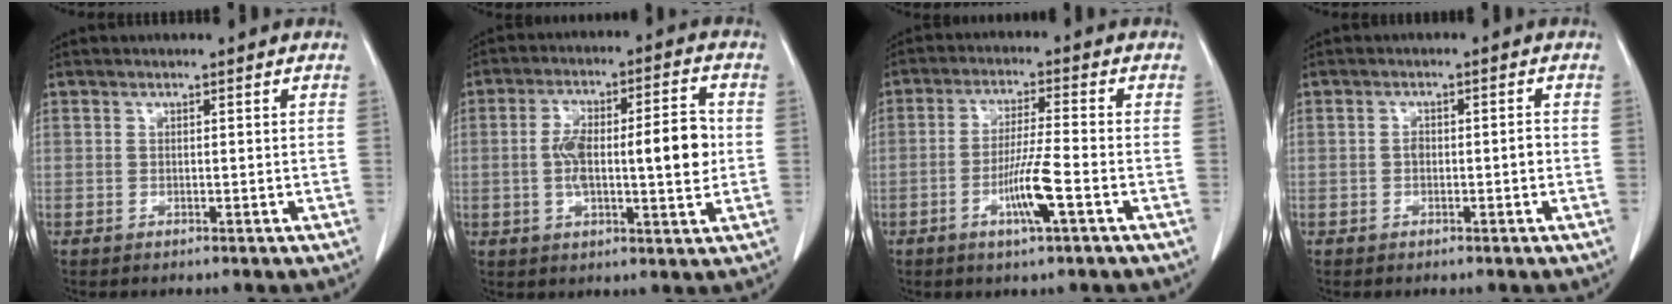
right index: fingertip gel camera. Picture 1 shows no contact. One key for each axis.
{"total": 12.8, "fx": 0.0, "fy": 3.3, "fz": 12.4, "tx": -0.203, "ty": 0.023, "tz": 0.001}
{"total": 7.2, "fx": -2.8, "fy": -0.2, "fz": 6.6, "tx": -0.126, "ty": -0.009, "tz": -0.053}
{"total": 2.3, "fx": -0.5, "fy": 0.9, "fz": 2.0, "tx": -0.033, "ty": 0.003, "tz": -0.007}